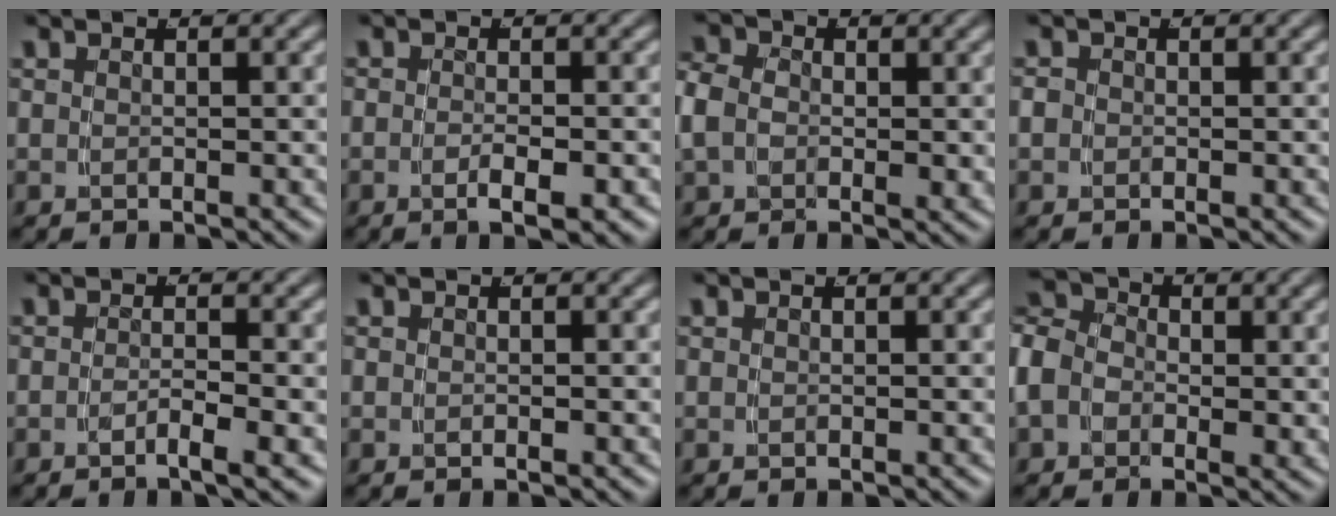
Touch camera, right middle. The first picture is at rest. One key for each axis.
{"total": 2.4, "fx": -1.3, "fy": 0.5, "fz": 2.0, "tx": -0.037, "ty": -0.005, "tz": -0.020}
{"total": 3.7, "fx": 0.0, "fy": 3.0, "fz": 2.2, "tx": -0.060, "ty": -0.010, "tz": 0.002}
{"total": 1.0, "fx": -0.2, "fy": 0.9, "fz": 0.4, "tx": -0.013, "ty": -0.005, "tz": -0.003}
{"total": 1.8, "fx": -1.3, "fy": -0.4, "fz": 1.2, "tx": -0.022, "ty": -0.003, "tz": -0.024}
{"total": 0.0}
{"total": 0.0}
{"total": 6.0, "fx": 0.3, "fy": 5.1, "fz": 3.2, "tx": -0.072, "ty": -0.004, "tz": -0.004}